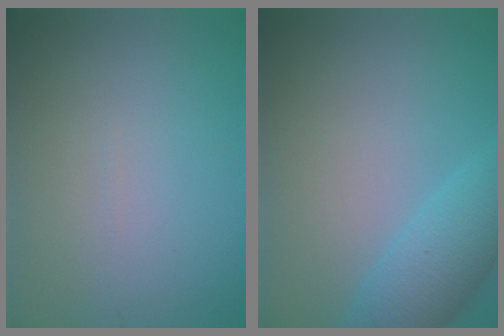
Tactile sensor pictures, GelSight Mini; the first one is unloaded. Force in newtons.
{"total": 4.5, "press": 4.5, "slide": 0.3}